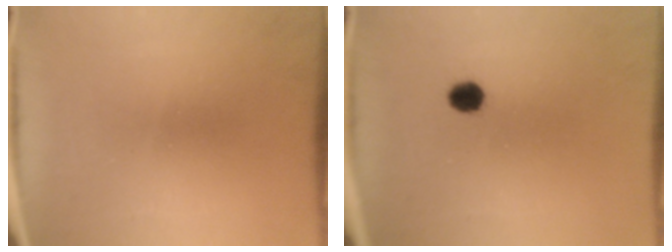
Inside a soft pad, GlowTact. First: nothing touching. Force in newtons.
{"total": 3.0}